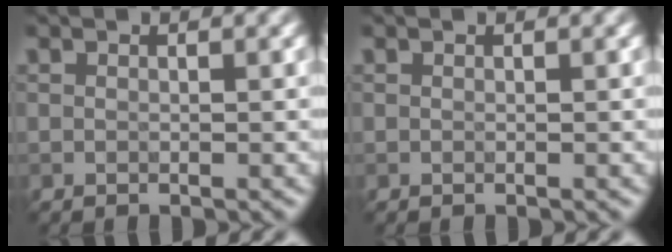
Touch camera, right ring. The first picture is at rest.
{"total": 0.0}